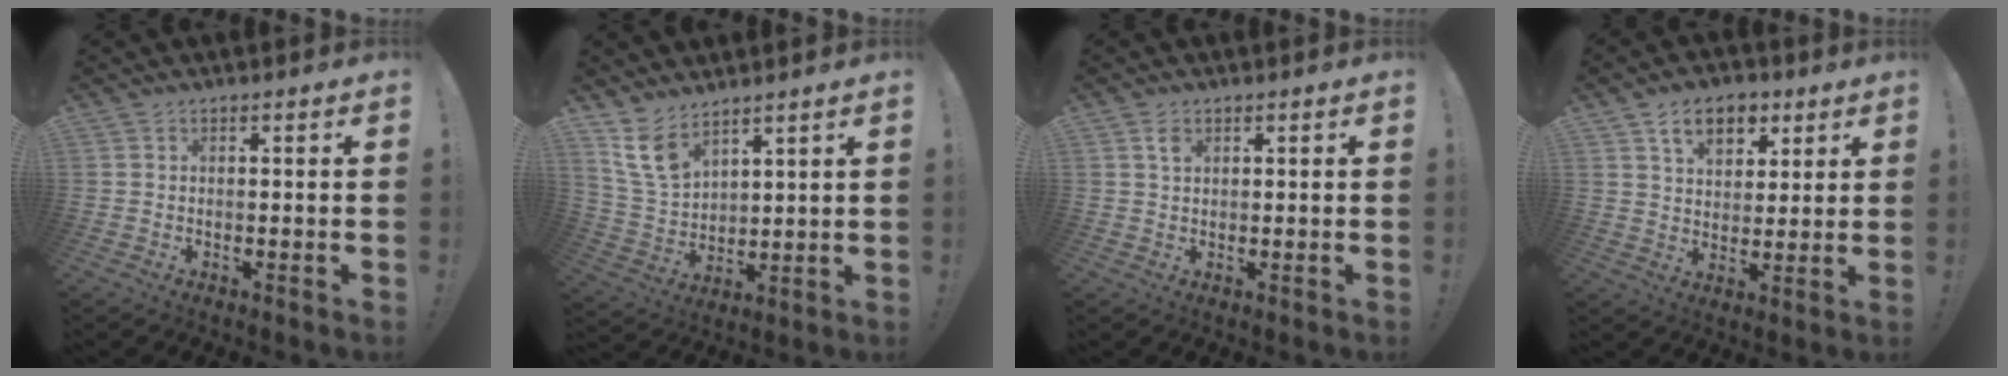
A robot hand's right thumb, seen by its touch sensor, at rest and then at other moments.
{"total": 10.6, "force": [7.7, 5.8, 4.5], "torque": [-0.099, -0.040, 0.156]}
{"total": 2.1, "force": [1.1, 1.2, 1.4], "torque": [-0.022, -0.002, 0.018]}
{"total": 10.6, "force": [5.5, 6.9, 5.9], "torque": [-0.084, -0.016, 0.101]}